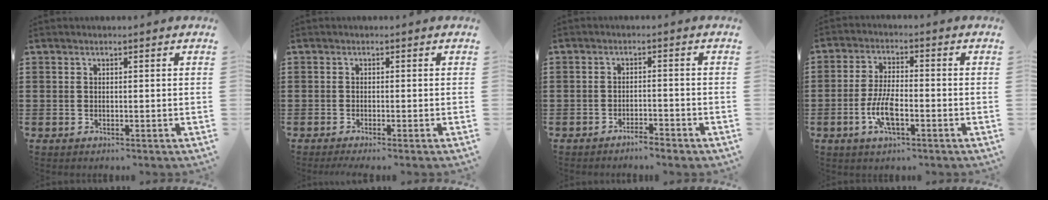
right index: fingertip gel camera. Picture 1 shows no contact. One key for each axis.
{"total": 0.9, "fx": -0.6, "fy": -0.2, "fz": 0.6, "tx": -0.011, "ty": -0.005, "tz": -0.011}
{"total": 2.1, "fx": -2.0, "fy": -0.1, "fz": 0.4, "tx": -0.009, "ty": 0.000, "tz": -0.041}
{"total": 6.4, "fx": -2.3, "fy": 2.2, "fz": 5.6, "tx": -0.127, "ty": -0.009, "tz": -0.046}